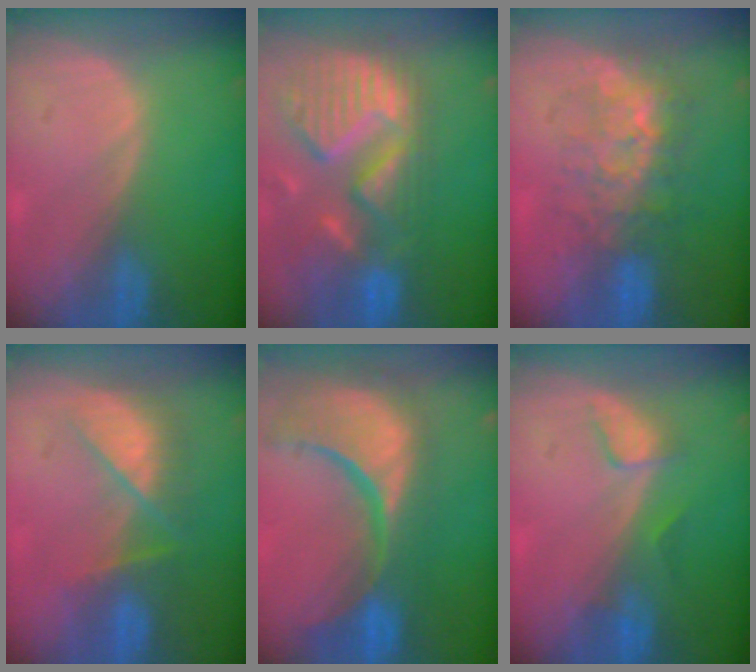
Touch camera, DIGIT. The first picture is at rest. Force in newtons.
{"total": 14.0, "press": 11.8, "slide": 7.6}
{"total": 8.0, "press": 7.6, "slide": 2.5}
{"total": 7.1, "press": 6.9, "slide": 1.3}
{"total": 15.3, "press": 12.1, "slide": 9.5}
{"total": 2.8, "press": 2.7, "slide": 0.4}